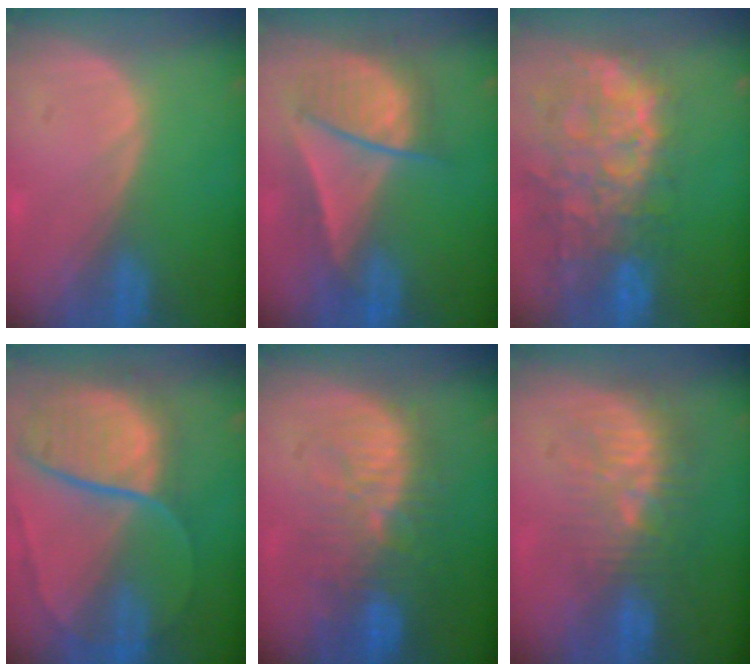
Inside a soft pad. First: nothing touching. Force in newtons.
{"total": 7.8, "press": 7.5, "slide": 2.1}
{"total": 13.7, "press": 11.2, "slide": 7.9}
{"total": 10.9, "press": 9.0, "slide": 6.1}
{"total": 11.3, "press": 9.9, "slide": 5.3}
{"total": 9.2, "press": 8.8, "slide": 2.9}